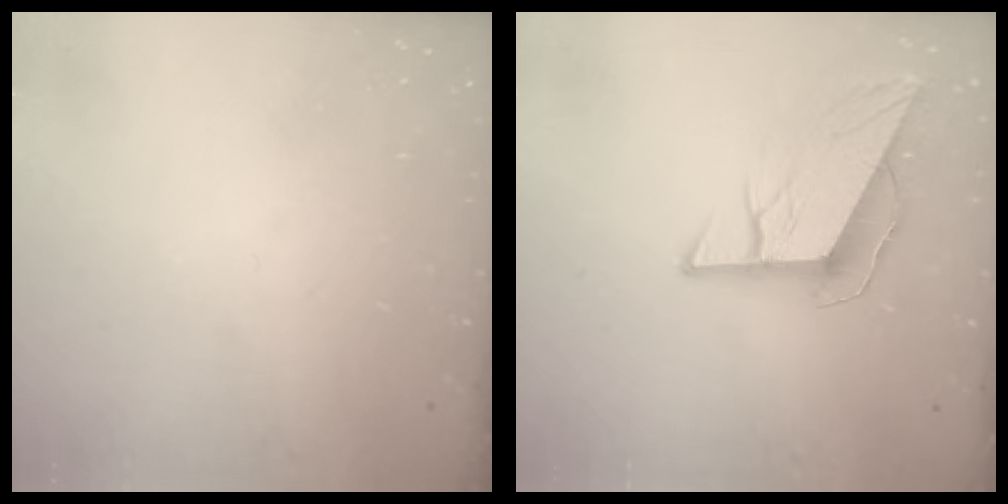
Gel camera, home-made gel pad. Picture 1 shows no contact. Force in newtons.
{"total": 9.9, "press": 9.6, "slide": 2.3}